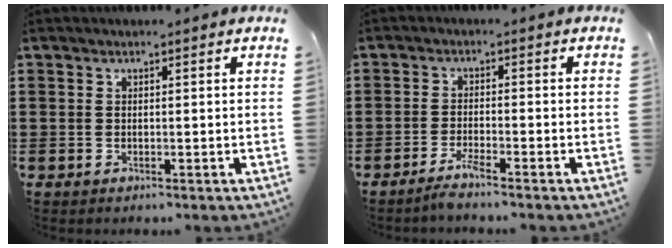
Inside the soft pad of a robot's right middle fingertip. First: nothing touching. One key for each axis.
{"total": 2.3, "fx": -2.0, "fy": -0.3, "fz": 1.2, "tx": -0.029, "ty": -0.002, "tz": -0.039}